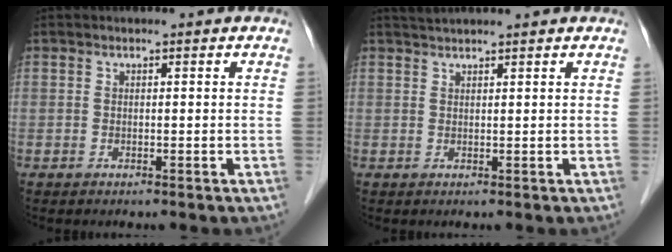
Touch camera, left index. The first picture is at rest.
{"total": 3.1, "force": [2.9, -0.4, 1.1], "torque": [-0.012, 0.028, 0.051]}